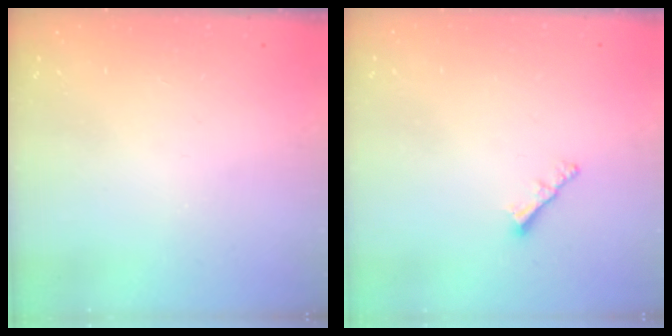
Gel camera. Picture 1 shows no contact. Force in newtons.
{"total": 2.1, "press": 2.0, "slide": 0.5}